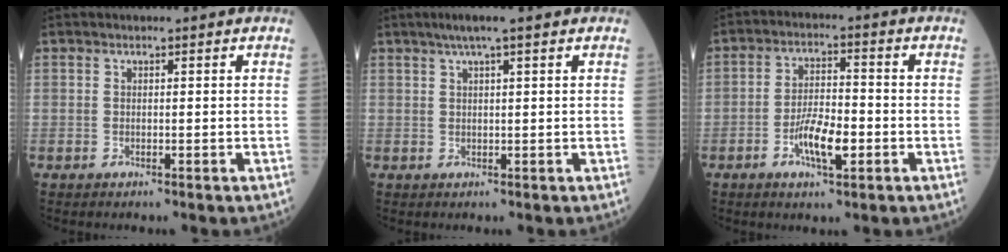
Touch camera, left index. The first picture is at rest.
{"total": 4.5, "force": [3.1, 0.3, 3.2], "torque": [-0.058, 0.023, 0.051]}
{"total": 6.7, "force": [-2.6, 2.0, 5.9], "torque": [-0.112, 0.000, -0.048]}